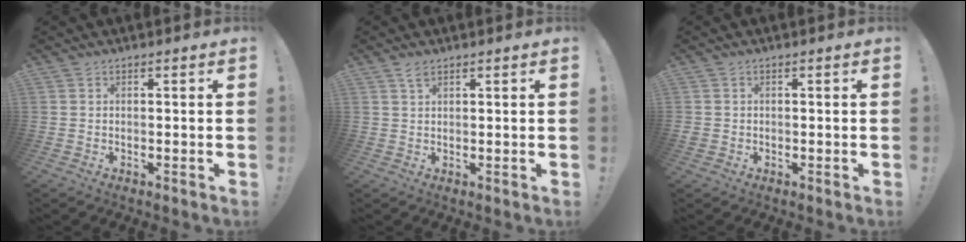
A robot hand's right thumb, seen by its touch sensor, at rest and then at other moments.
{"total": 2.3, "force": [1.6, 0.8, 1.4], "torque": [-0.026, -0.001, 0.028]}
{"total": 1.2, "force": [-0.2, 1.1, 0.3], "torque": [-0.013, 0.006, -0.003]}